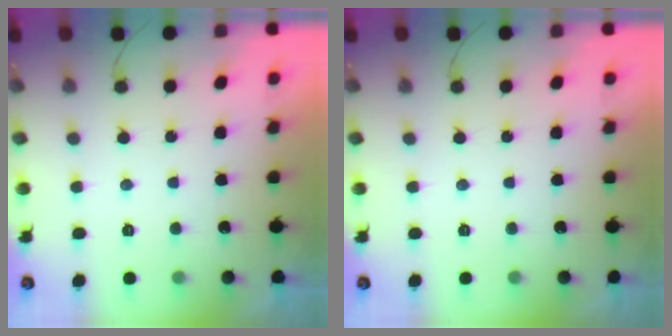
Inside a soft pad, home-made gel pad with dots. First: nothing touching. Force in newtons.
{"total": 0.0}